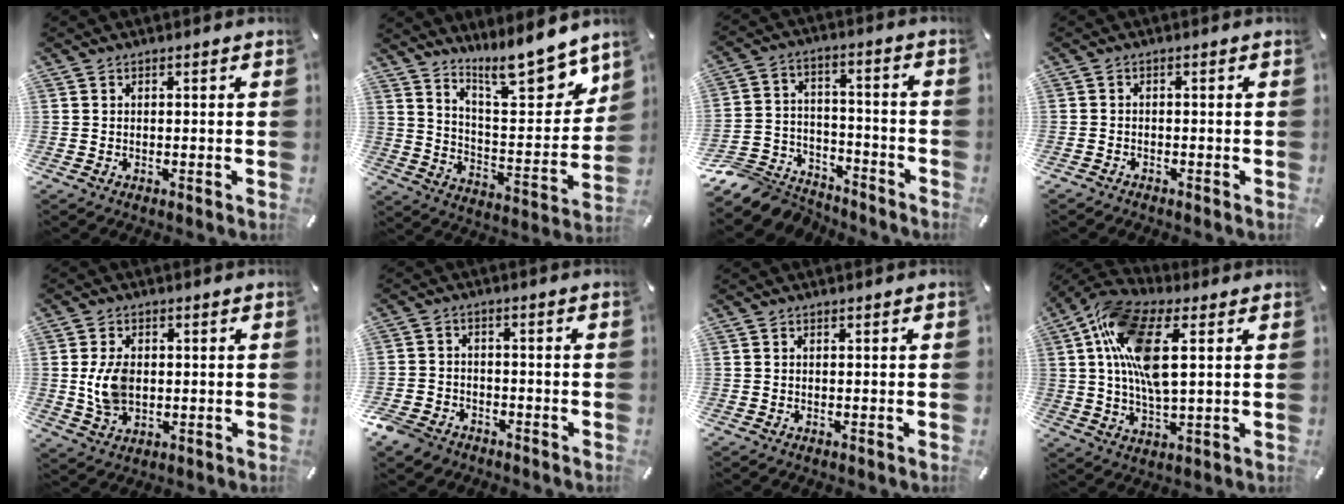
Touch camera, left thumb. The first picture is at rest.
{"total": 15.5, "force": [13.3, 3.5, 7.2], "torque": [-0.113, -0.108, 0.226]}
{"total": 10.7, "force": [-8.3, 6.2, 2.6], "torque": [-0.050, 0.042, -0.154]}
{"total": 0.9, "force": [-0.8, 0.4, 0.1], "torque": [-0.002, 0.003, -0.018]}
{"total": 8.1, "force": [0.6, 5.7, 5.8], "torque": [-0.128, -0.001, 0.010]}
{"total": 4.7, "force": [-3.3, 3.2, 1.1], "torque": [-0.033, 0.015, -0.067]}
{"total": 0.0}
{"total": 15.7, "force": [4.4, 7.2, 13.3], "torque": [-0.277, -0.002, 0.078]}